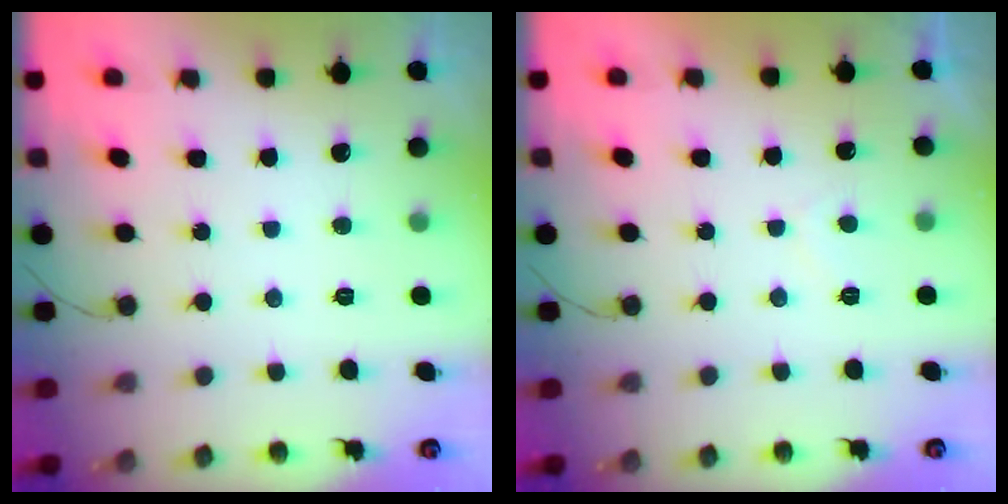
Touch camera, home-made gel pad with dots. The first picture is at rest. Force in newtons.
{"total": 1.9, "press": 1.7, "slide": 0.7}